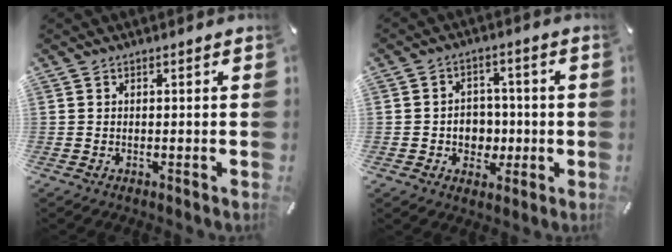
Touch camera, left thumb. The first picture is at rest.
{"total": 6.8, "force": [-1.0, 6.1, 2.8], "torque": [-0.035, 0.010, -0.019]}